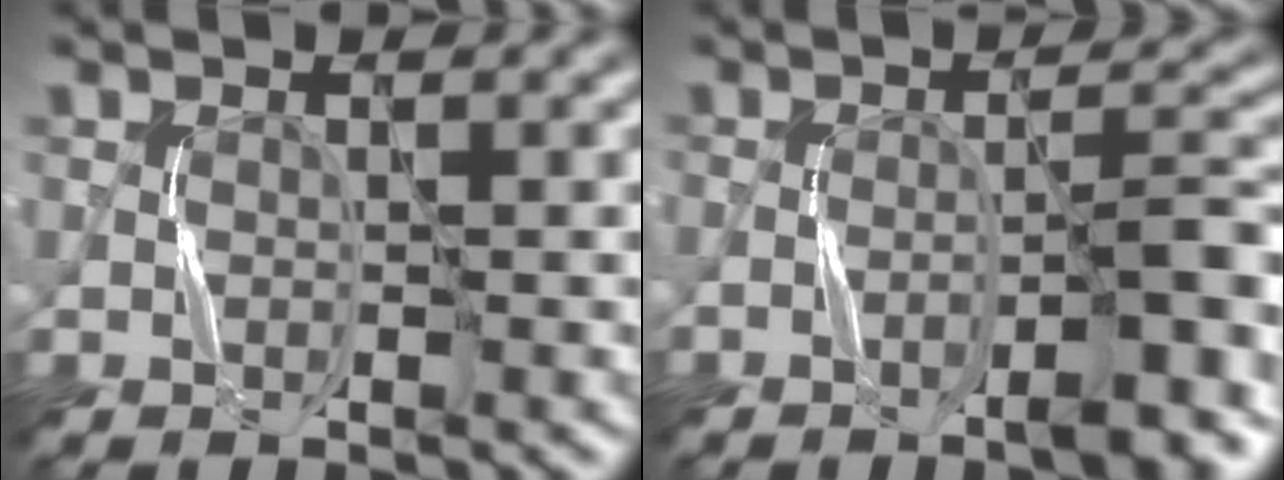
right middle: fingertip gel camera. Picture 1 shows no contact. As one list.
[{"total": 5.2, "force": [-3.3, 0.9, 3.9], "torque": [-0.045, 0.017, -0.050]}]